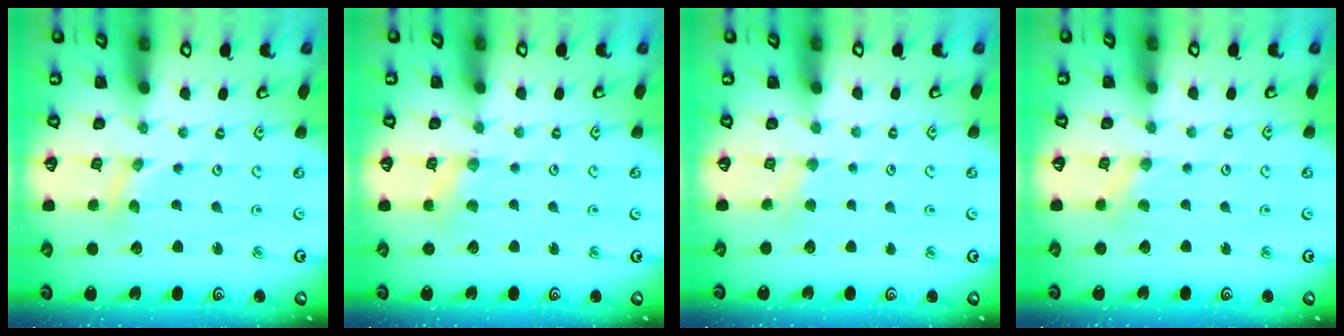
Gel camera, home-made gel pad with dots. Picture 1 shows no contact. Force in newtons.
{"total": 2.8, "press": 2.7, "slide": 0.4}
{"total": 2.3, "press": 2.3, "slide": 0.3}
{"total": 0.0}